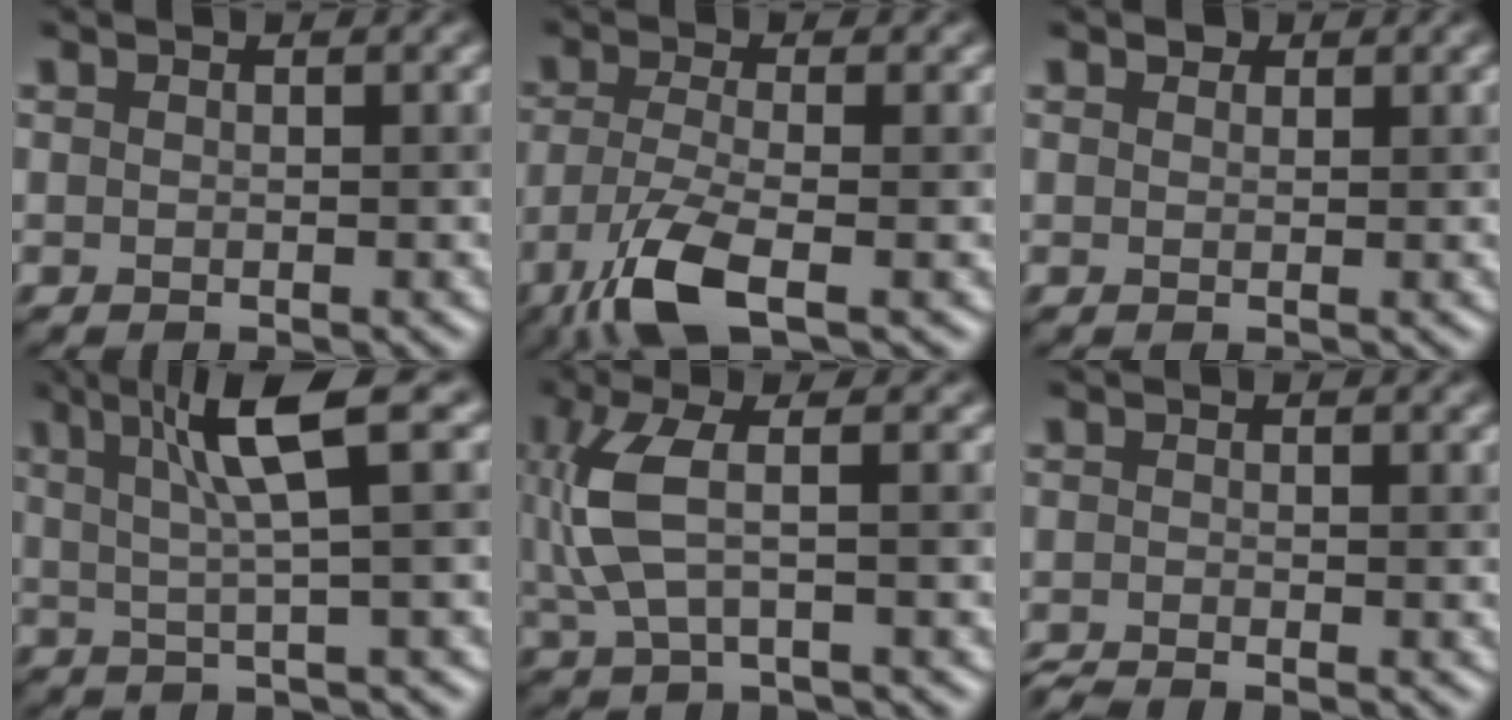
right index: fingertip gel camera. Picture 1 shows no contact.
{"total": 5.6, "force": [-3.2, 1.5, 4.3], "torque": [-0.097, -0.002, -0.063]}
{"total": 0.8, "force": [0.6, 0.5, -0.2], "torque": [0.004, 0.007, 0.016]}
{"total": 6.0, "force": [2.3, 0.7, 5.5], "torque": [-0.085, 0.016, 0.043]}
{"total": 4.7, "force": [0.8, 1.5, 4.4], "torque": [-0.110, 0.008, 0.020]}
{"total": 1.8, "force": [-1.6, 0.2, 0.7], "torque": [-0.008, -0.006, -0.029]}